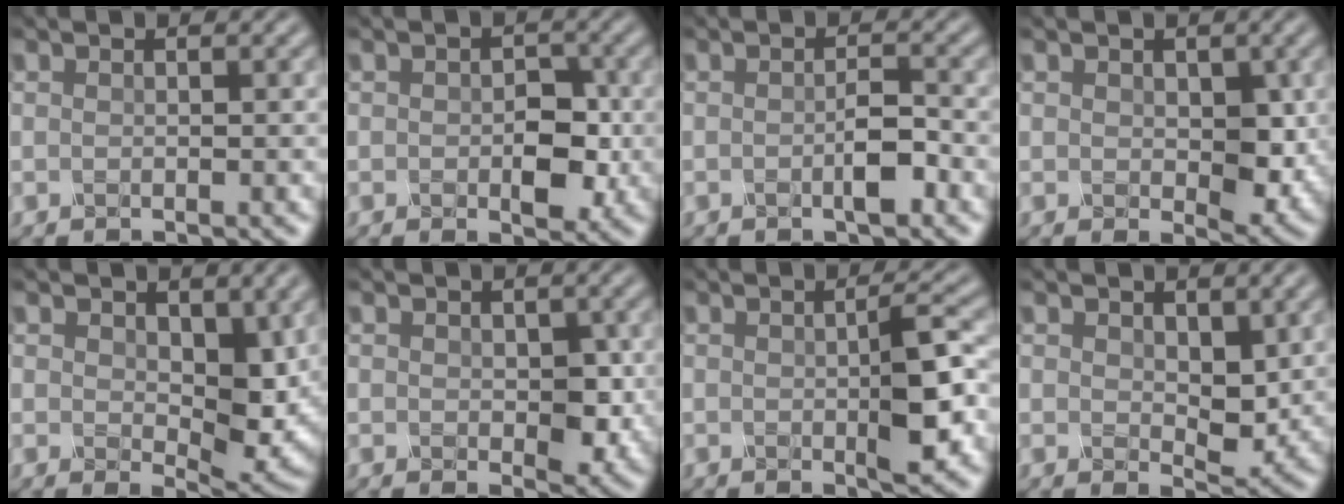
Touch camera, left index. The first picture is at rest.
{"total": 3.0, "force": [-0.6, 1.8, 2.3], "torque": [-0.037, 0.000, -0.009]}
{"total": 1.8, "force": [-0.7, 0.3, 1.7], "torque": [-0.035, 0.006, -0.015]}
{"total": 3.2, "force": [0.1, 2.1, 2.5], "torque": [-0.042, -0.006, 0.003]}
{"total": 5.4, "force": [0.7, 3.1, 4.4], "torque": [-0.079, -0.008, 0.017]}
{"total": 2.6, "force": [-0.2, 1.7, 1.9], "torque": [-0.034, -0.004, -0.001]}
{"total": 4.0, "force": [-0.3, 0.6, 3.9], "torque": [-0.073, 0.001, -0.006]}
{"total": 2.6, "force": [0.7, 1.6, 1.9], "torque": [-0.037, -0.005, 0.017]}